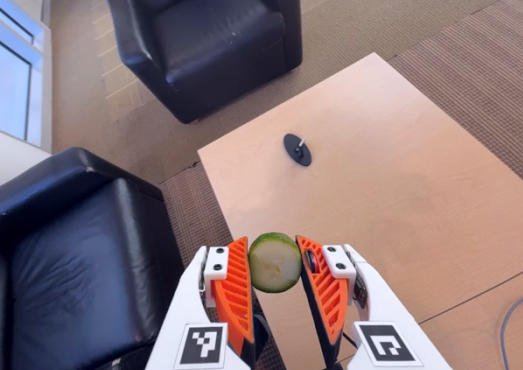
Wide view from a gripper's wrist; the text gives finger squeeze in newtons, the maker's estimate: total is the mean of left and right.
{"total": 8.4, "left": 8.1, "right": 8.7}